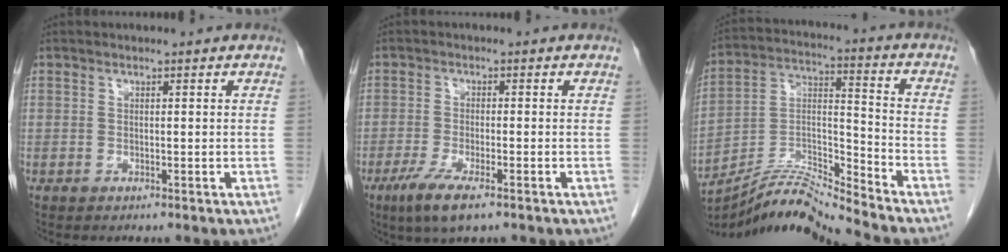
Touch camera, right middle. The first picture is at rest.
{"total": 6.0, "force": [-3.7, 0.9, 4.7], "torque": [-0.097, -0.018, -0.063]}
{"total": 12.0, "force": [-11.6, -1.8, 2.7], "torque": [-0.047, 0.027, -0.214]}